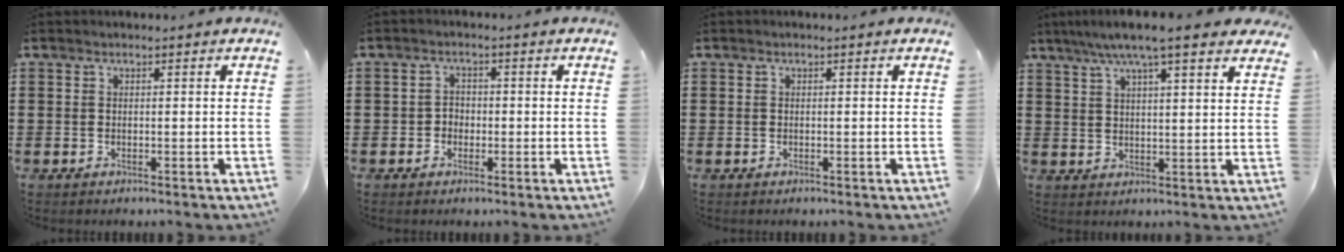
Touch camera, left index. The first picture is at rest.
{"total": 1.7, "force": [-0.8, 1.4, 0.6], "torque": [-0.016, 0.003, -0.019]}
{"total": 0.0}
{"total": 7.2, "force": [5.6, 0.5, 4.4], "torque": [-0.100, -0.007, 0.099]}